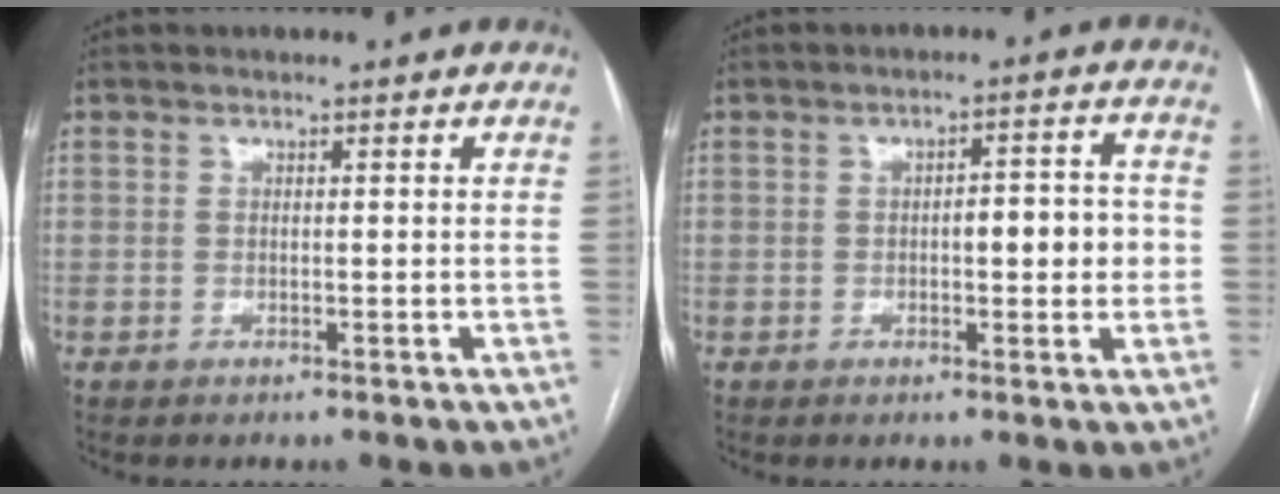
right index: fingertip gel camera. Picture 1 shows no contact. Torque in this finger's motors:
{"motor_torque": [0.59, -0.04, 0.21, 0.06]}